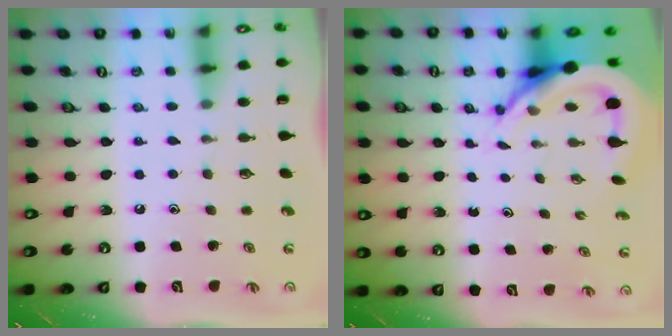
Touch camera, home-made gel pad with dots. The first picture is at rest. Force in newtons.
{"total": 8.9, "press": 8.8, "slide": 1.3}